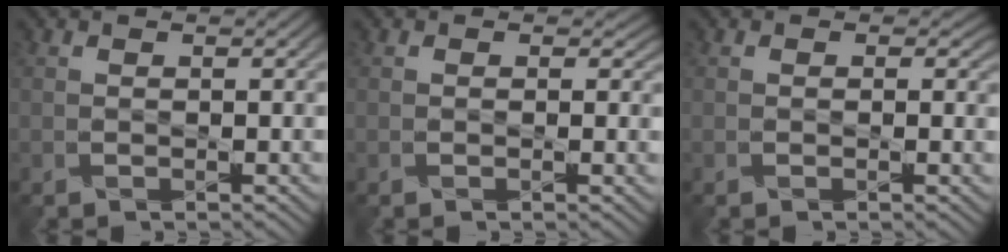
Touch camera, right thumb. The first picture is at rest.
{"total": 0.6, "force": [0.0, 0.5, 0.3], "torque": [-0.006, -0.006, -0.002]}
{"total": 0.6, "force": [-0.1, 0.6, 0.2], "torque": [-0.006, -0.006, -0.004]}